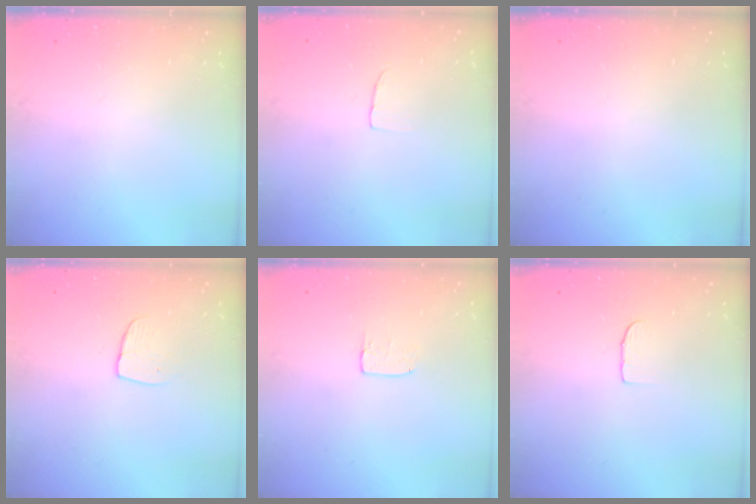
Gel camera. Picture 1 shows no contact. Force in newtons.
{"total": 2.7, "press": 2.7, "slide": 0.2}
{"total": 0.0}
{"total": 6.5, "press": 6.5, "slide": 0.5}
{"total": 3.7, "press": 3.6, "slide": 0.2}
{"total": 4.3, "press": 4.3, "slide": 0.3}